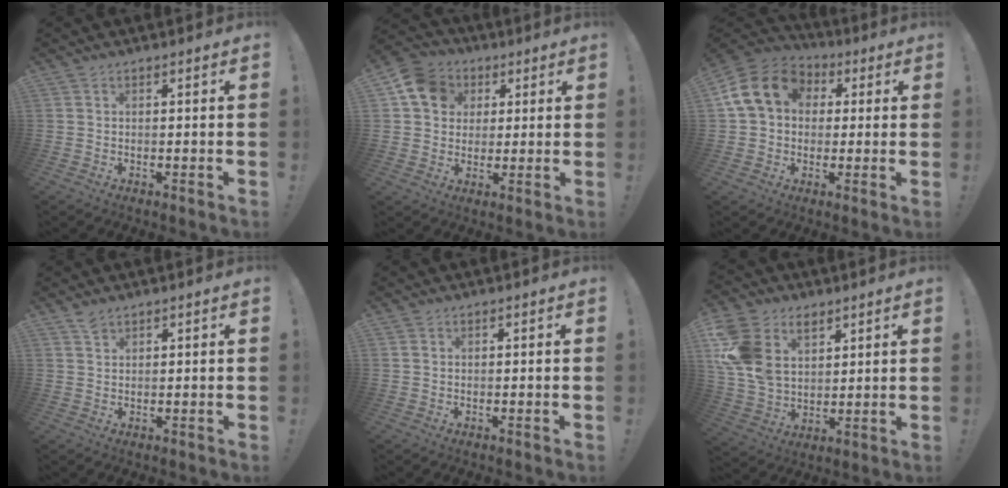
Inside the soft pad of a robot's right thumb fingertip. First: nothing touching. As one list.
[{"total": 11.9, "force": [3.9, 10.1, 5.1], "torque": [-0.073, -0.009, 0.080]}, {"total": 16.1, "force": [4.2, 12.4, 9.3], "torque": [-0.153, 0.003, 0.082]}, {"total": 2.1, "force": [1.8, 0.7, 0.9], "torque": [-0.009, -0.010, 0.032]}, {"total": 0.6, "force": [0.3, 0.4, 0.2], "torque": [-0.008, 0.003, 0.007]}, {"total": 16.7, "force": [6.9, 12.2, 9.0], "torque": [-0.184, -0.035, 0.133]}]